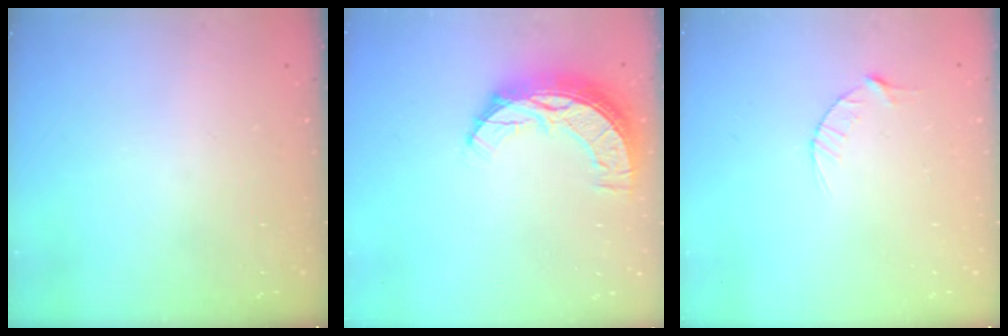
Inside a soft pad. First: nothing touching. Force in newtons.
{"total": 10.4, "press": 10.3, "slide": 0.9}
{"total": 3.4, "press": 3.4, "slide": 0.4}